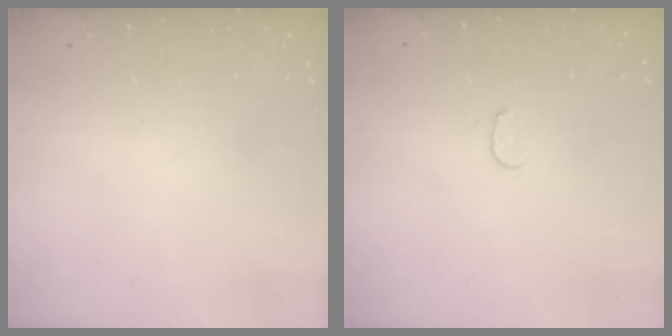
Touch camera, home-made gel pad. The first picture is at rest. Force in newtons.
{"total": 4.1, "press": 4.1, "slide": 0.4}